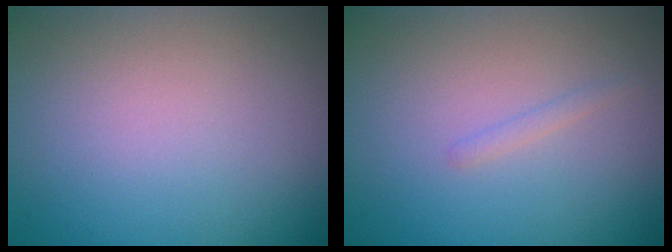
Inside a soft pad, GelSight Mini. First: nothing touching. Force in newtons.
{"total": 0.6, "press": 0.6, "slide": 0.0}